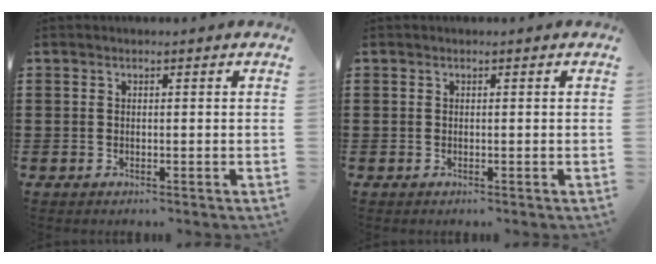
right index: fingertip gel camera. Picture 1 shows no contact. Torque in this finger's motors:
{"motor_torque": [0.00, 0.00, 0.00, 0.00]}